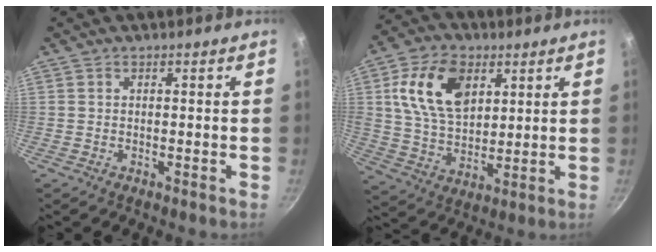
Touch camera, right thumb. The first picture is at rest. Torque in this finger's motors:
{"motor_torque": [0.79, 4.23, 1.08, -0.69, 0.72]}